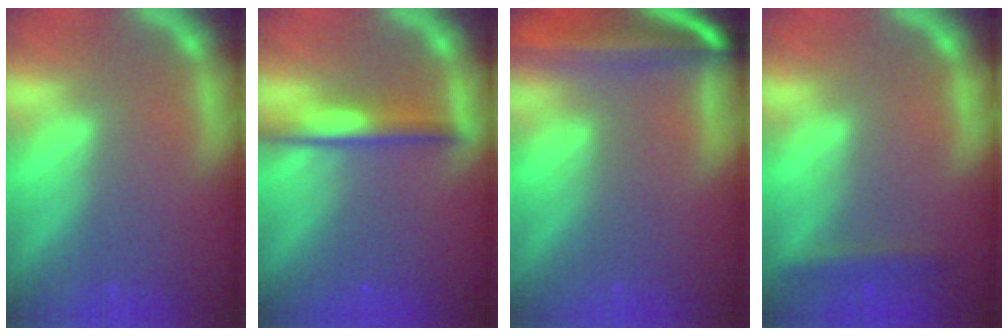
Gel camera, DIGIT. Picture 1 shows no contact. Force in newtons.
{"total": 3.4}
{"total": 9.0}
{"total": 1.9}